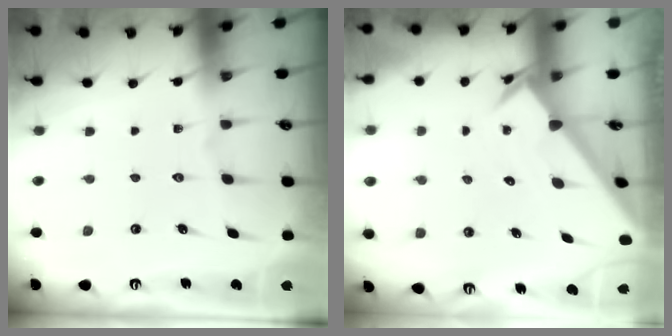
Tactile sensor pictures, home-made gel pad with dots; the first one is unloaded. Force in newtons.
{"total": 2.1, "press": 2.1, "slide": 0.1}